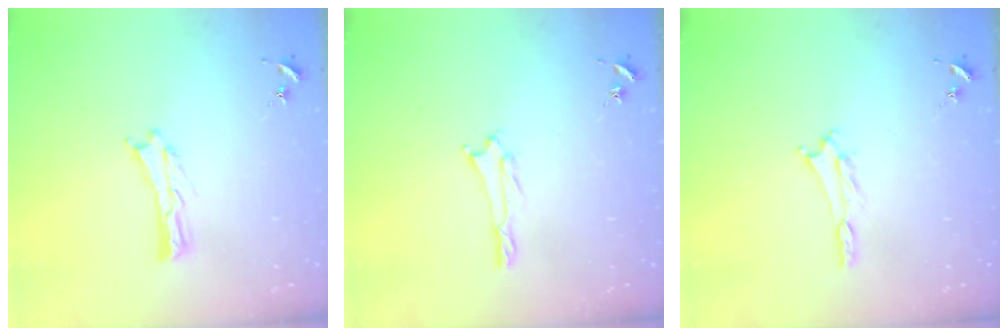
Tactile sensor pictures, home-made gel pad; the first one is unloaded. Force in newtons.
{"total": 1.0, "press": 0.9, "slide": 0.2}
{"total": 1.2, "press": 1.2, "slide": 0.2}